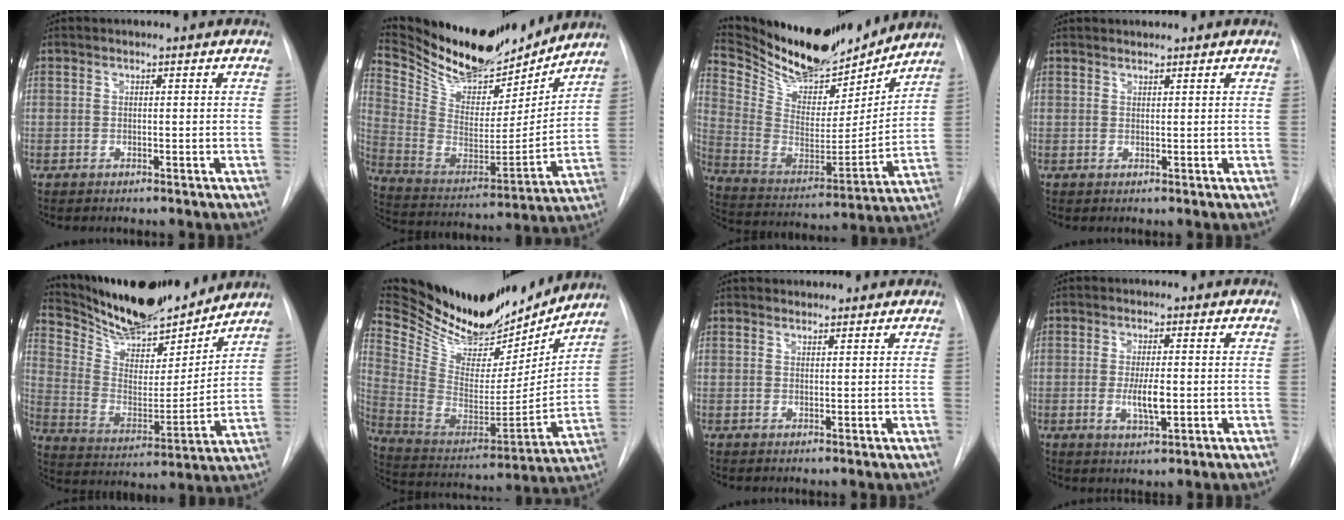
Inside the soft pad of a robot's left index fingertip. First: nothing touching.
{"total": 22.4, "force": [20.3, 6.1, 7.0], "torque": [-0.139, -0.024, 0.331]}
{"total": 22.7, "force": [20.7, 6.3, 7.0], "torque": [-0.141, -0.025, 0.335]}
{"total": 1.3, "force": [1.3, 0.1, 0.0], "torque": [-0.004, 0.014, 0.029]}
{"total": 20.0, "force": [18.2, 4.5, 6.9], "torque": [-0.125, -0.014, 0.305]}
{"total": 30.6, "force": [26.5, 8.7, 12.4], "torque": [-0.240, -0.031, 0.406]}
{"total": 2.2, "force": [2.0, 0.8, 0.0], "torque": [0.003, 0.019, 0.032]}
{"total": 4.3, "force": [-0.5, 1.0, 4.1], "torque": [-0.079, -0.007, -0.006]}